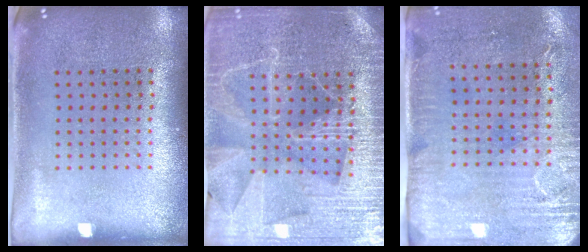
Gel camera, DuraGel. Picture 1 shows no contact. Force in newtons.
{"total": 4.2, "press": 3.9, "slide": 1.3}
{"total": 2.9, "press": 2.4, "slide": 1.6}